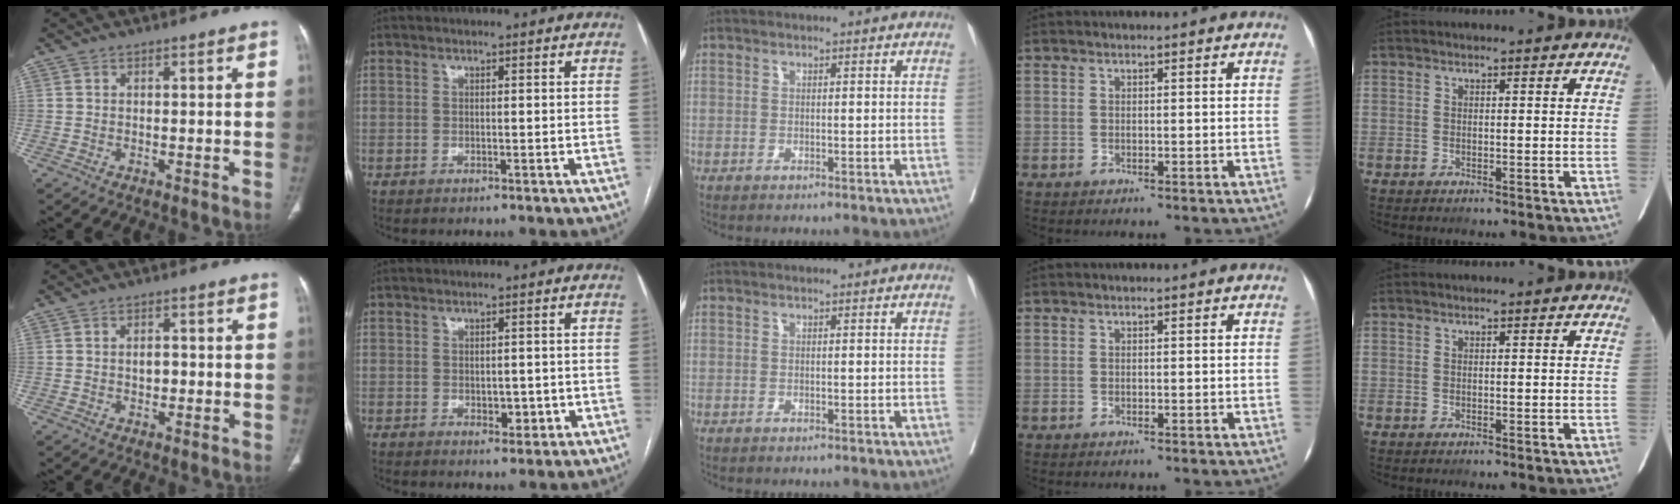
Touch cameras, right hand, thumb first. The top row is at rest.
{"thumb": {"total": 2.3, "force": [-0.1, 1.6, 1.7], "torque": [-0.023, 0.004, -0.001]}, "index": {"total": 2.9, "force": [-0.6, 1.8, 2.2], "torque": [-0.026, 0.000, 0.002]}}